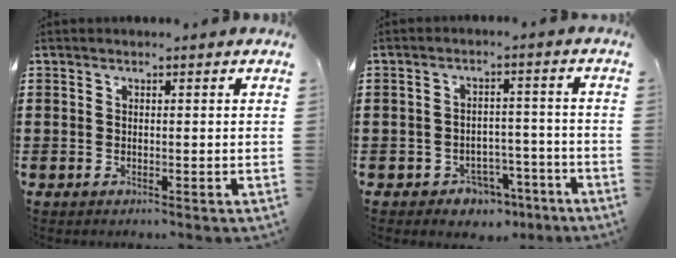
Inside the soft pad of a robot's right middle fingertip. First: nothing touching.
{"total": 3.6, "force": [-3.2, 1.6, 0.6], "torque": [-0.014, 0.011, -0.066]}